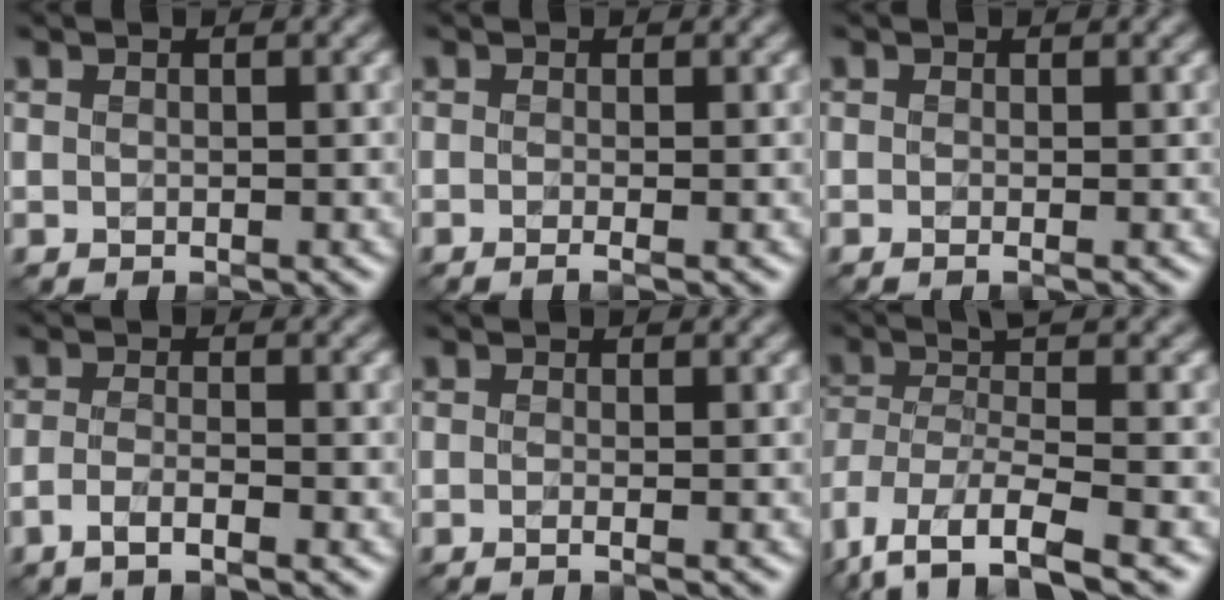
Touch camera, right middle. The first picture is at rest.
{"total": 1.6, "force": [-0.4, 0.6, 1.4], "torque": [-0.013, -0.009, -0.021]}
{"total": 1.0, "force": [-0.3, 0.3, 0.9], "torque": [-0.012, -0.009, -0.009]}
{"total": 2.6, "force": [-1.4, 0.7, 2.1], "torque": [-0.040, -0.002, -0.032]}
{"total": 1.6, "force": [-0.3, 0.7, 1.4], "torque": [-0.013, -0.013, -0.020]}
{"total": 8.6, "force": [-4.0, 3.0, 6.9], "torque": [-0.144, -0.017, -0.074]}